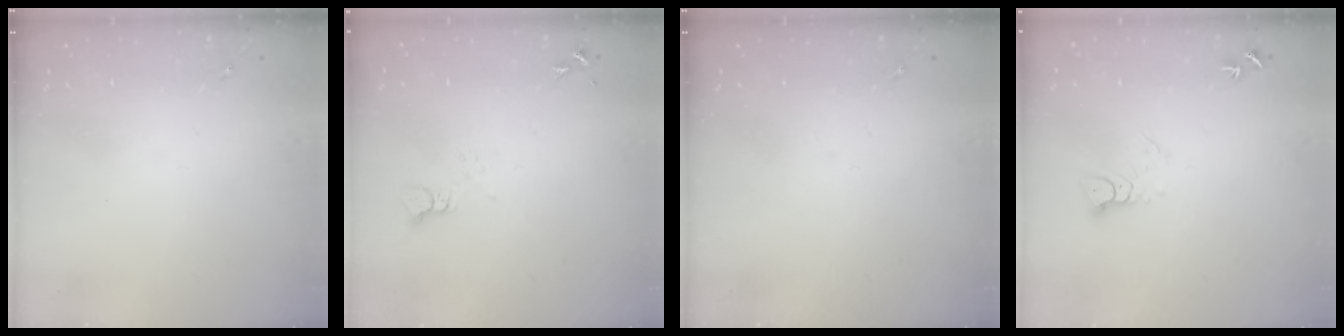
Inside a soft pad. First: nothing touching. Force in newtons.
{"total": 2.5, "press": 2.5, "slide": 0.1}
{"total": 0.0}
{"total": 4.7, "press": 4.7, "slide": 0.2}